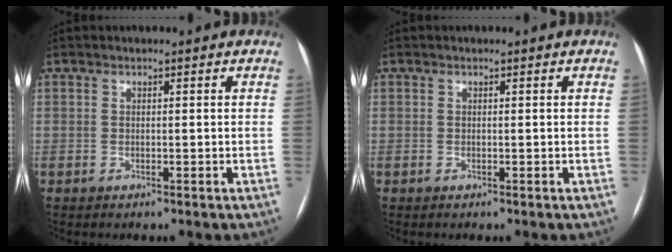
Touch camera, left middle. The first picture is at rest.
{"total": 0.0}